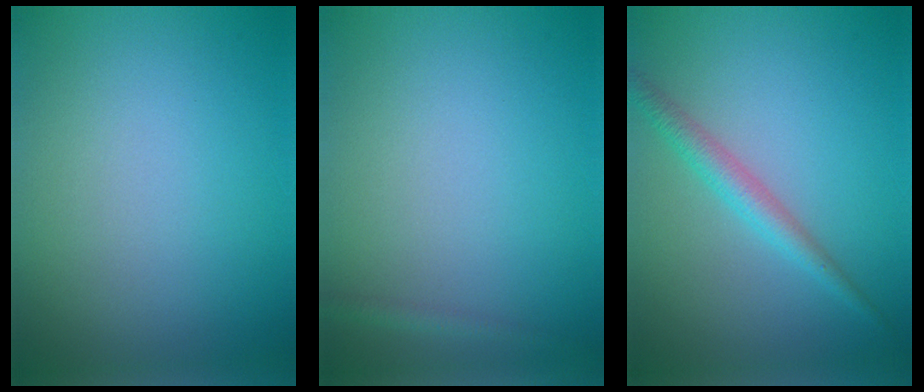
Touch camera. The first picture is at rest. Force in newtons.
{"total": 0.9, "press": 0.9, "slide": 0.1}
{"total": 2.5, "press": 2.5, "slide": 0.1}